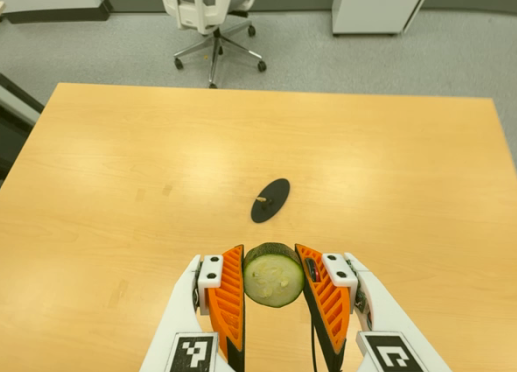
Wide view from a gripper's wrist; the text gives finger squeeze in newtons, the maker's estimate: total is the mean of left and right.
{"total": 9.1, "left": 7.9, "right": 10.4}